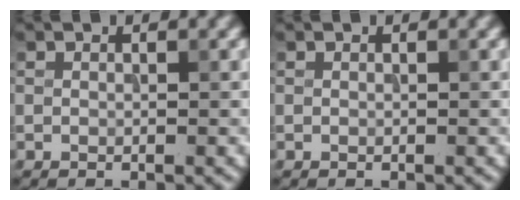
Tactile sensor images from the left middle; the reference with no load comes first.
{"total": 0.0}